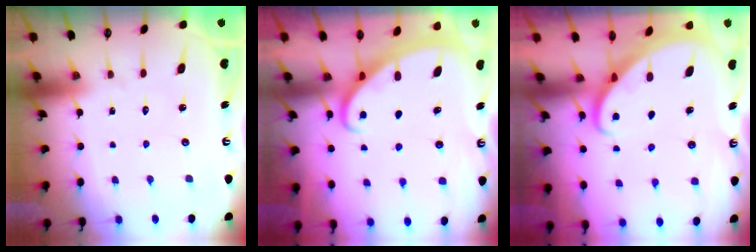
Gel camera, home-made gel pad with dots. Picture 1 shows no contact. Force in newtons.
{"total": 2.6, "press": 2.5, "slide": 0.4}
{"total": 2.3, "press": 2.3, "slide": 0.3}